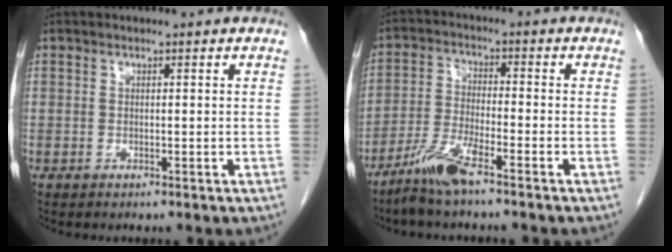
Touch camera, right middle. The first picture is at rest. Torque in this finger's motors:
{"motor_torque": [0.00, -0.55, 0.00, 0.03]}